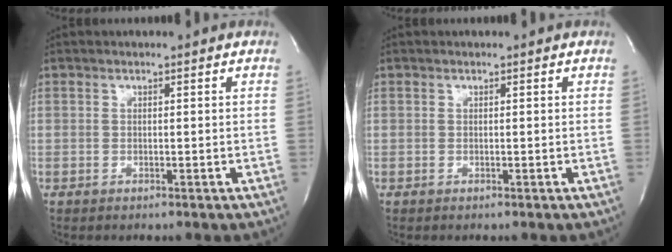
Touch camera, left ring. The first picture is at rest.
{"total": 0.0}